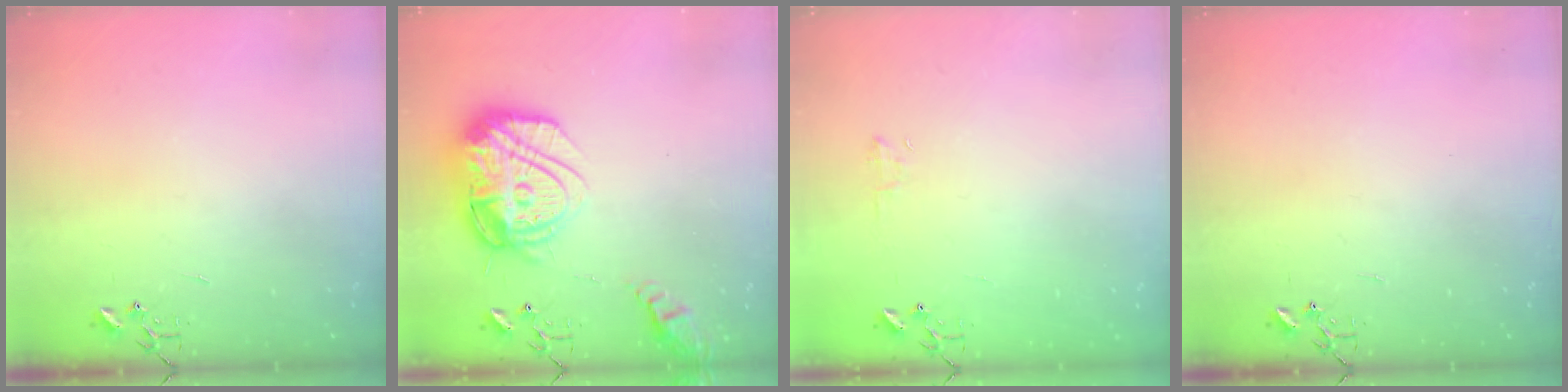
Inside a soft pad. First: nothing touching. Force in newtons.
{"total": 22.9, "press": 22.7, "slide": 2.3}
{"total": 4.1, "press": 4.0, "slide": 0.6}
{"total": 0.0}